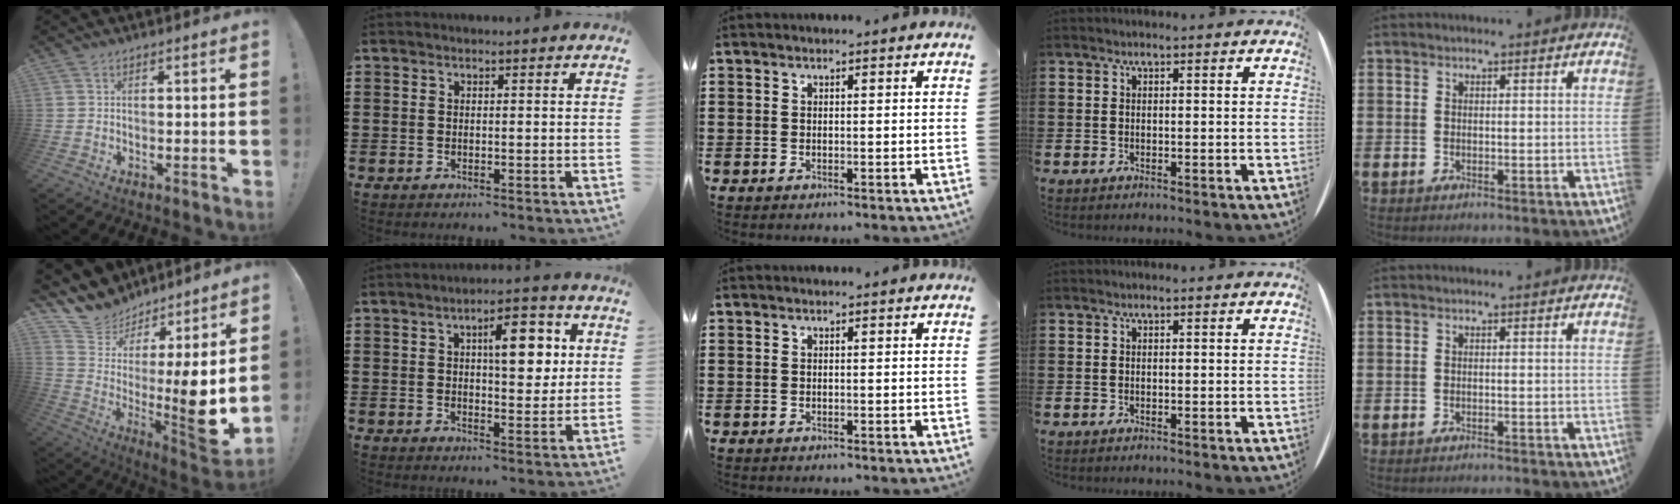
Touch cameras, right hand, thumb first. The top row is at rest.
{"thumb": {"total": 9.3, "force": [1.8, 4.0, 8.1], "torque": [-0.107, -0.069, 0.032]}, "index": {"total": 8.4, "force": [2.4, 3.6, 7.2], "torque": [-0.098, -0.006, 0.029]}, "little": {"total": 0.5, "force": [-0.5, -0.1, 0.0], "torque": [0.002, -0.001, -0.011]}}